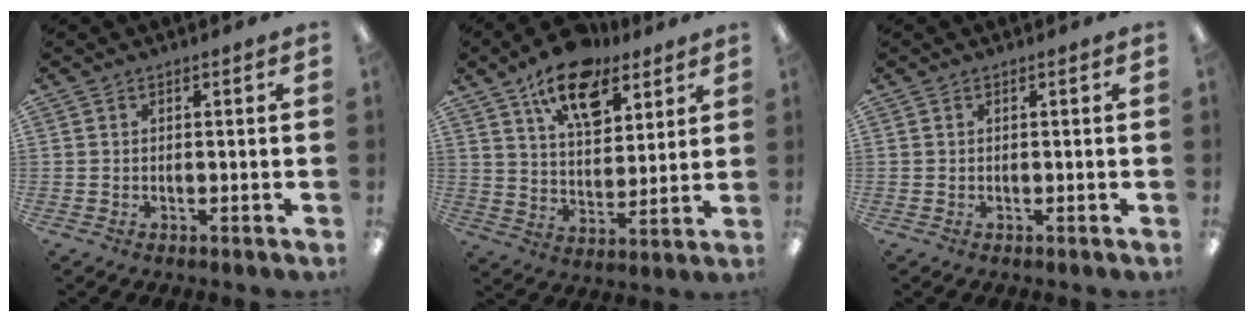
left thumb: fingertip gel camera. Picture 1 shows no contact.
{"total": 15.6, "force": [10.6, 7.9, 8.3], "torque": [-0.127, -0.053, 0.186]}
{"total": 0.0}